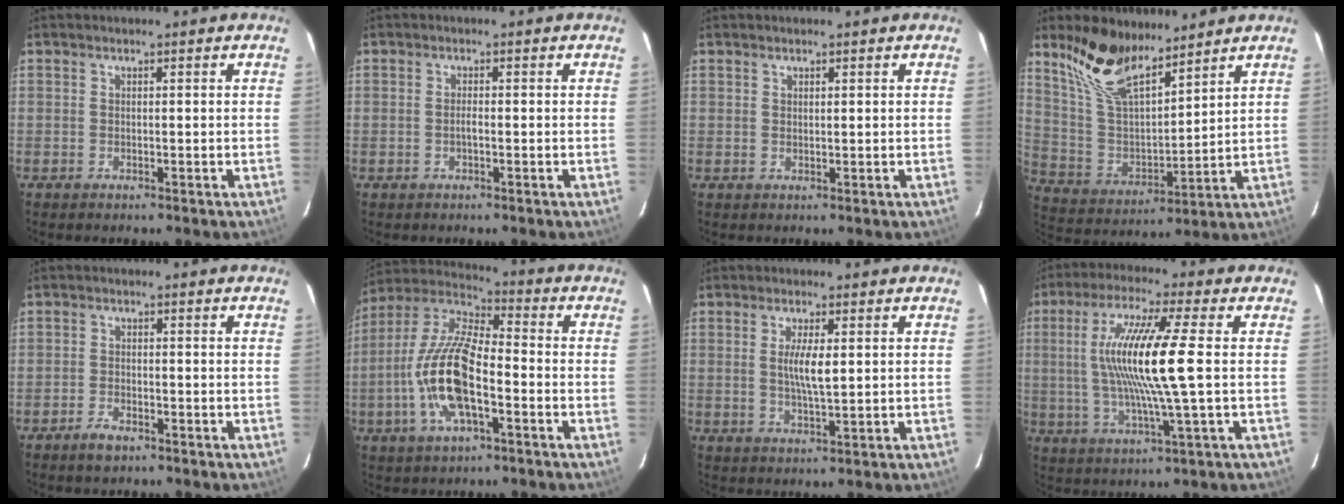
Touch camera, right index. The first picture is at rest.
{"total": 0.9, "force": [-0.4, 0.2, 0.8], "torque": [-0.015, 0.001, -0.008]}
{"total": 0.6, "force": [0.6, 0.2, 0.2], "torque": [-0.005, 0.002, 0.011]}
{"total": 14.5, "force": [10.8, 5.5, 8.0], "torque": [-0.167, 0.014, 0.220]}
{"total": 2.8, "force": [-2.1, 1.1, 1.5], "torque": [-0.037, 0.000, -0.041]}
{"total": 16.0, "force": [-4.9, 5.7, 14.1], "torque": [-0.290, -0.002, -0.102]}
{"total": 4.7, "force": [0.8, 1.1, 4.5], "torque": [-0.085, -0.004, 0.015]}
{"total": 14.7, "force": [0.8, 0.2, 14.6], "torque": [-0.277, -0.002, 0.016]}